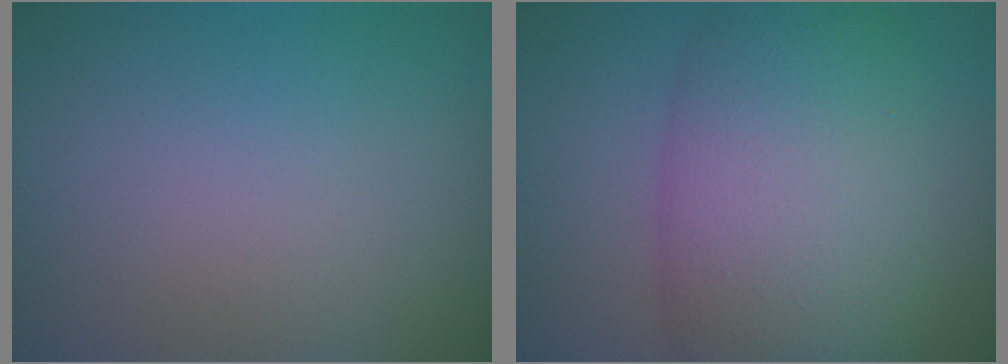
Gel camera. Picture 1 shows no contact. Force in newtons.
{"total": 9.9, "press": 9.9, "slide": 0.3}